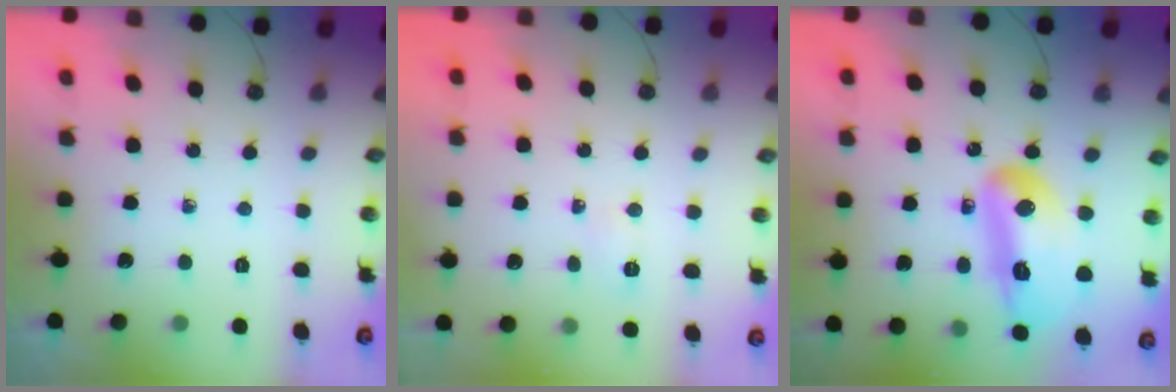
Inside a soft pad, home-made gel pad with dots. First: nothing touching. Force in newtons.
{"total": 2.6, "press": 2.5, "slide": 0.8}
{"total": 17.1, "press": 15.9, "slide": 6.4}